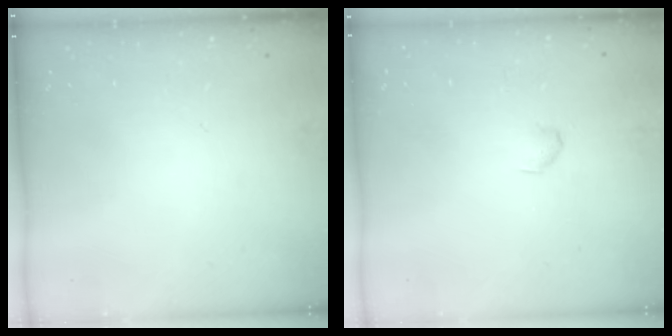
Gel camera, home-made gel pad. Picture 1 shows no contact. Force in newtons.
{"total": 2.9, "press": 2.9, "slide": 0.5}